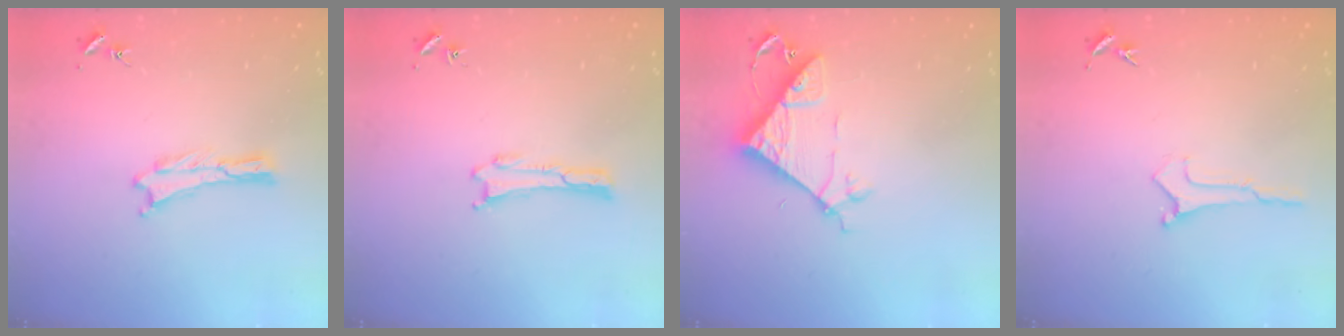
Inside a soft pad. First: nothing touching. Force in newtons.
{"total": 0.0}
{"total": 7.7, "press": 7.7, "slide": 0.7}
{"total": 0.0}